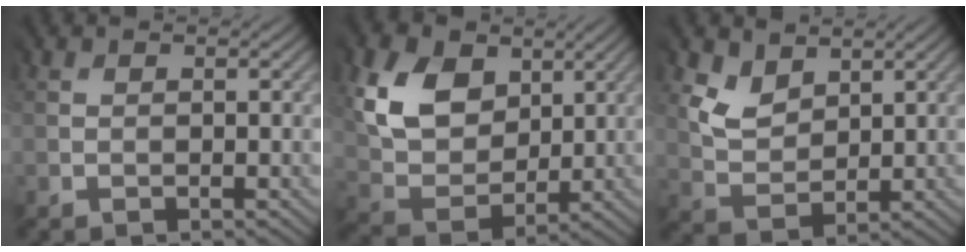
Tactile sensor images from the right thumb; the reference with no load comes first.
{"total": 9.5, "force": [4.3, 6.9, 5.0], "torque": [-0.135, 0.006, 0.078]}
{"total": 4.0, "force": [3.2, 2.3, 0.8], "torque": [-0.040, -0.008, 0.062]}